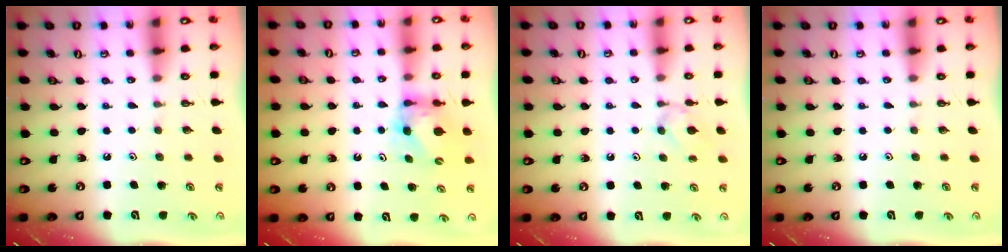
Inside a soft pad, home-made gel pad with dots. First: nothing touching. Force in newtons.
{"total": 6.8, "press": 6.8, "slide": 0.3}
{"total": 5.7, "press": 5.6, "slide": 1.1}
{"total": 0.0}